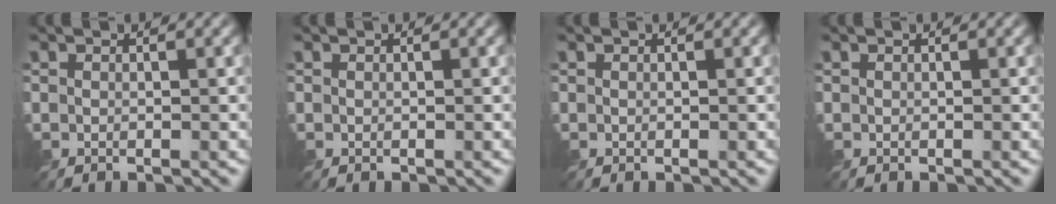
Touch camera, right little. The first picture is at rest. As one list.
[{"total": 0.0}, {"total": 0.0}, {"total": 0.0}]